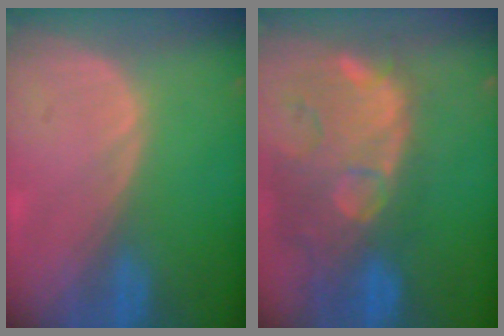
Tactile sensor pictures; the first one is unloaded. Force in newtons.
{"total": 14.0, "press": 11.5, "slide": 8.1}